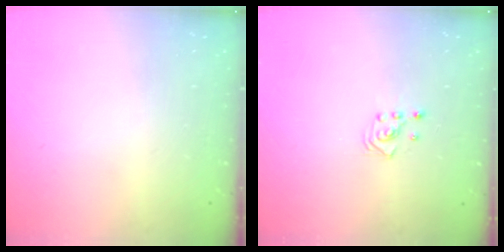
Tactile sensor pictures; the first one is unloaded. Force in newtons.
{"total": 2.8, "press": 2.8, "slide": 0.3}